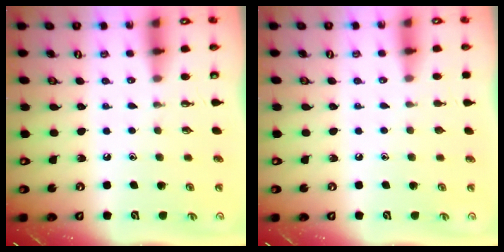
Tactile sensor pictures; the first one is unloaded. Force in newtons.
{"total": 0.0}